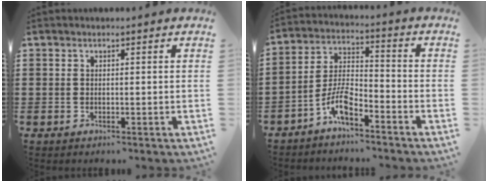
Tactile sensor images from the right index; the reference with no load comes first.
{"total": 6.5, "force": [-4.7, 2.0, 4.1], "torque": [-0.099, -0.001, -0.093]}